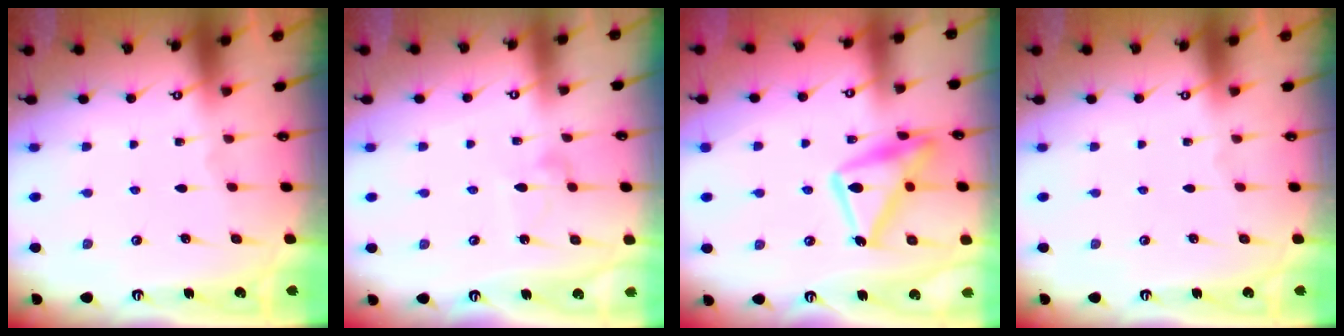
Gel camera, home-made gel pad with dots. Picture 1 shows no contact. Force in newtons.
{"total": 6.6, "press": 6.6, "slide": 0.4}
{"total": 17.2, "press": 17.2, "slide": 1.1}
{"total": 0.0}